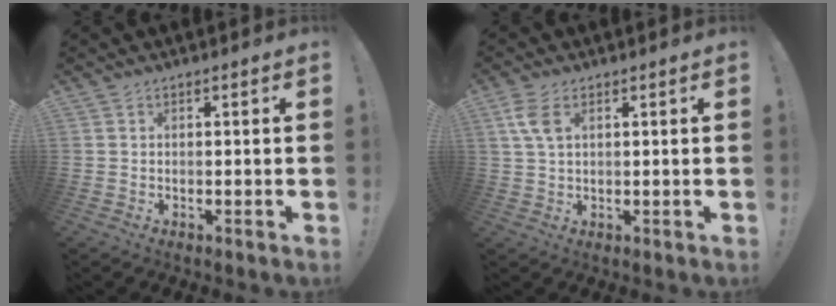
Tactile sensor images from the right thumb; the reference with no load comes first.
{"total": 5.4, "force": [1.8, 2.9, 4.1], "torque": [-0.086, -0.003, 0.030]}